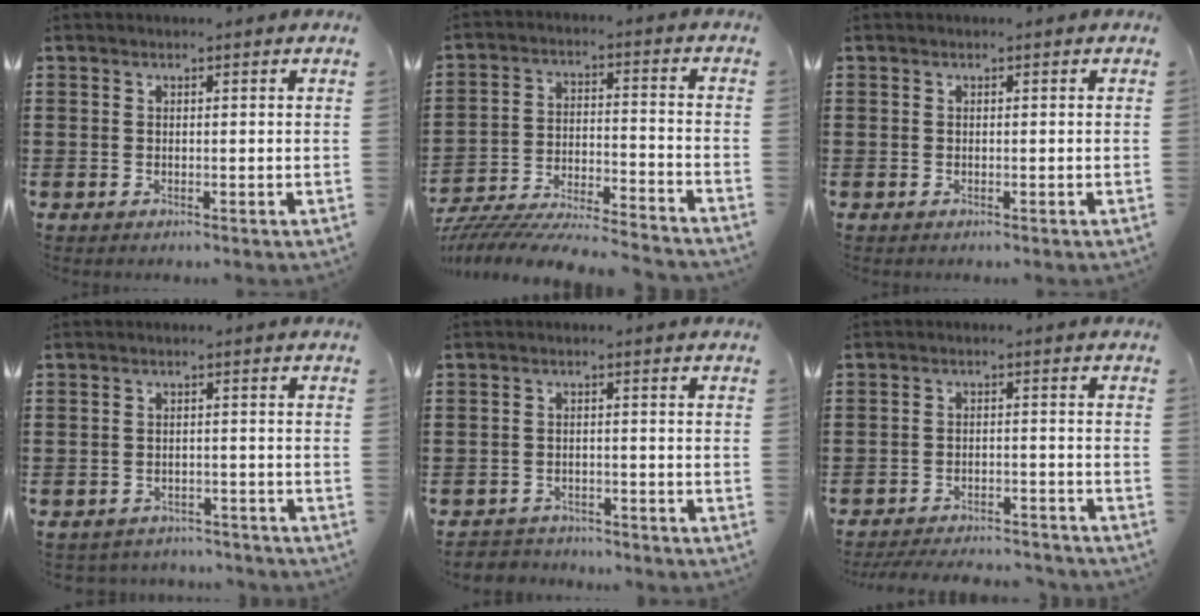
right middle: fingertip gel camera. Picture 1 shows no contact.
{"total": 7.3, "force": [-7.1, 0.2, 1.5], "torque": [-0.026, 0.000, -0.141]}
{"total": 0.0}
{"total": 2.3, "force": [-2.2, 0.4, -0.2], "torque": [-0.004, -0.001, -0.049]}
{"total": 2.2, "force": [-2.1, 0.5, -0.3], "torque": [-0.003, 0.000, -0.050]}
{"total": 3.9, "force": [-3.9, 0.2, 0.7], "torque": [-0.019, 0.000, -0.081]}